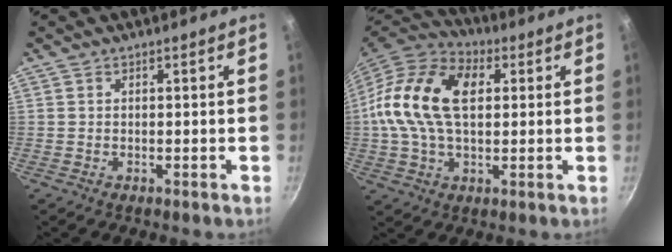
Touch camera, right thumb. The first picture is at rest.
{"total": 18.8, "force": [2.9, 11.6, 14.6], "torque": [-0.267, 0.023, 0.034]}